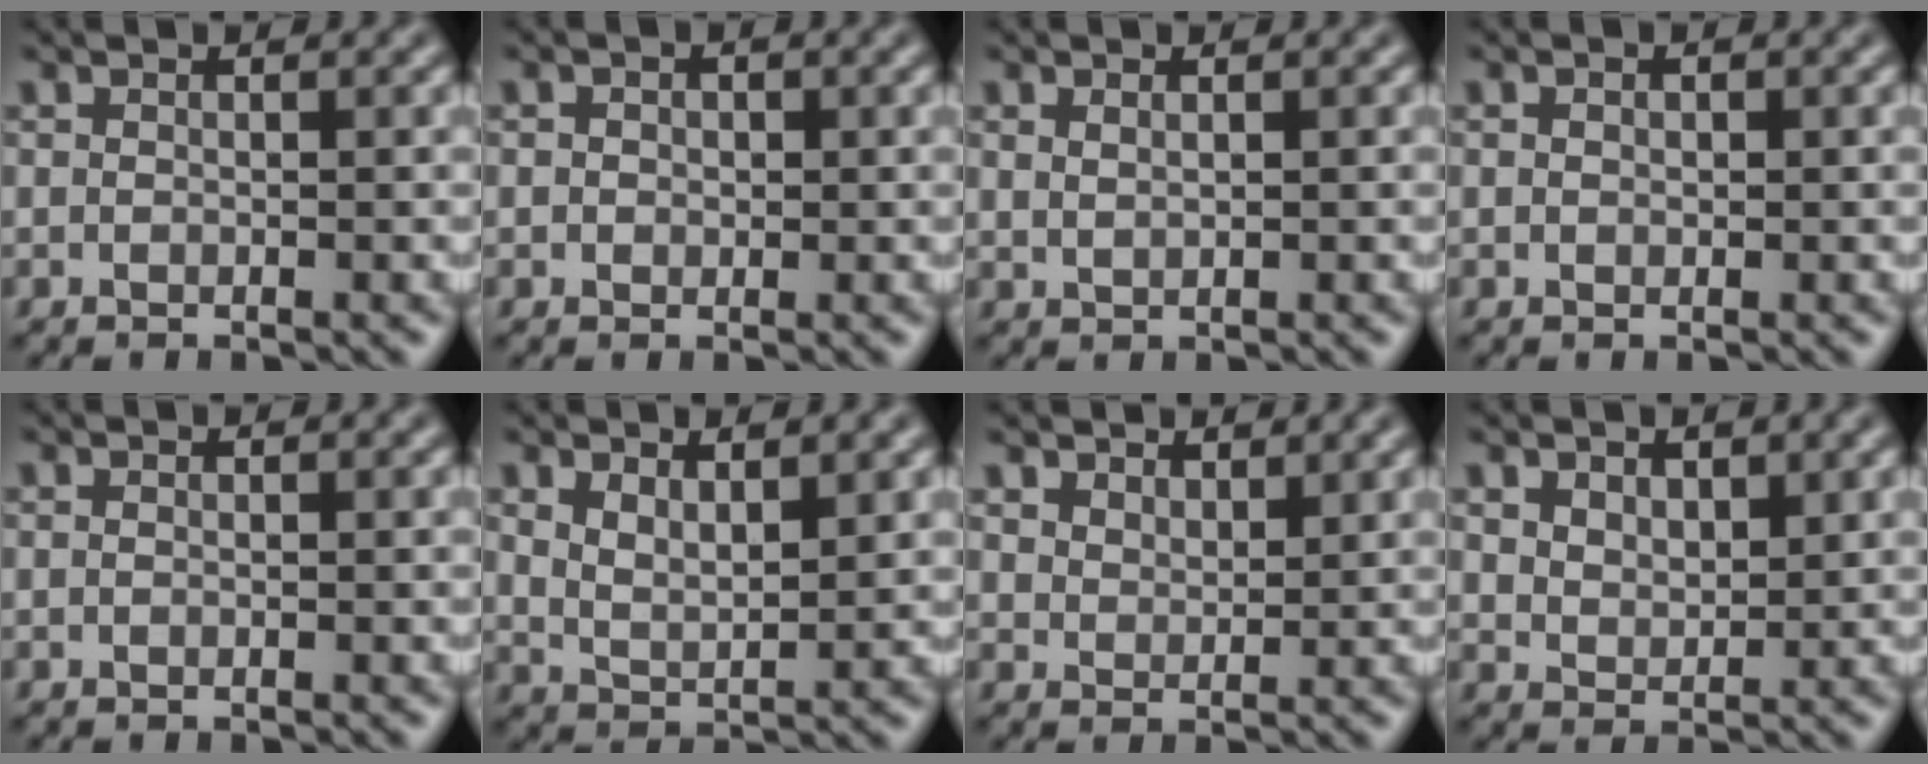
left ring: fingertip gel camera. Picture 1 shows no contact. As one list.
[{"total": 1.3, "force": [0.3, 1.0, 0.6], "torque": [-0.010, 0.006, -0.006]}, {"total": 0.8, "force": [0.5, 0.4, 0.5], "torque": [-0.017, -0.003, 0.013]}, {"total": 0.6, "force": [0.1, 0.5, 0.4], "torque": [-0.009, 0.001, 0.001]}, {"total": 0.0}, {"total": 3.0, "force": [1.7, 1.2, 2.1], "torque": [-0.045, -0.008, 0.036]}, {"total": 3.0, "force": [2.6, 1.2, 0.7], "torque": [-0.023, -0.006, 0.053]}, {"total": 2.3, "force": [1.4, 1.4, 1.2], "torque": [-0.027, -0.006, 0.030]}]